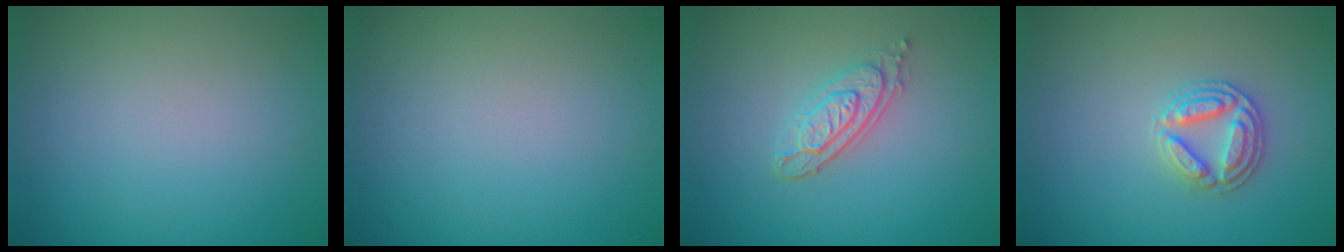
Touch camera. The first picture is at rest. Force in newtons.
{"total": 0.0}
{"total": 3.1, "press": 2.6, "slide": 1.7}
{"total": 2.8, "press": 2.8, "slide": 0.3}